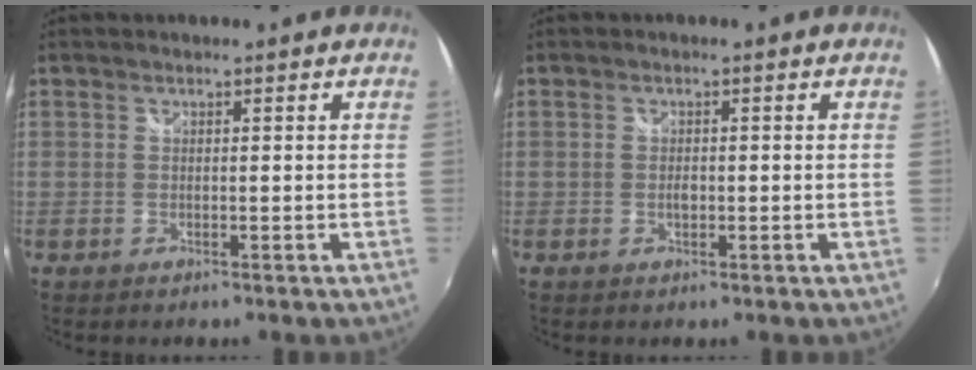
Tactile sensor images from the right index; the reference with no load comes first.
{"total": 1.3, "force": [-0.3, 0.8, 1.0], "torque": [-0.019, 0.000, -0.006]}